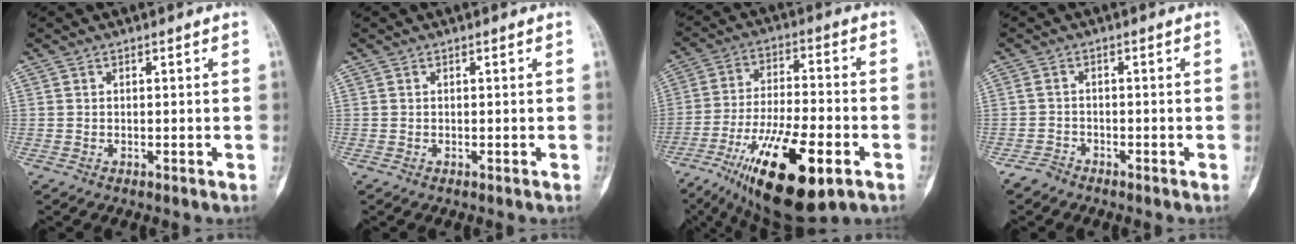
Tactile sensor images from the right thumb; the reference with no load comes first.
{"total": 0.0}
{"total": 20.7, "force": [-9.7, 7.0, 17.0], "torque": [-0.309, 0.025, -0.155]}
{"total": 2.0, "force": [-1.8, 0.9, 0.1], "torque": [-0.005, 0.004, -0.037]}